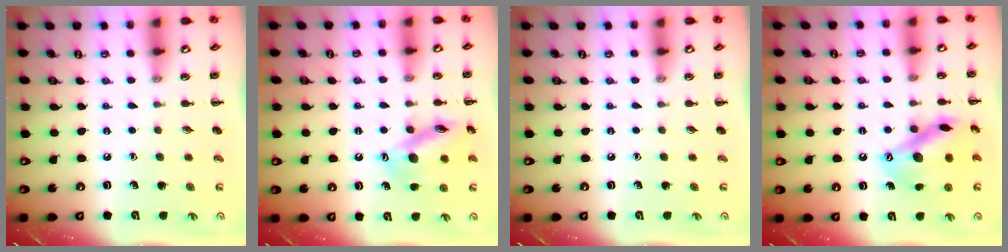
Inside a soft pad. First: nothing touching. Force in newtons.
{"total": 15.1, "press": 15.0, "slide": 1.9}
{"total": 0.0}
{"total": 14.8, "press": 14.8, "slide": 1.0}